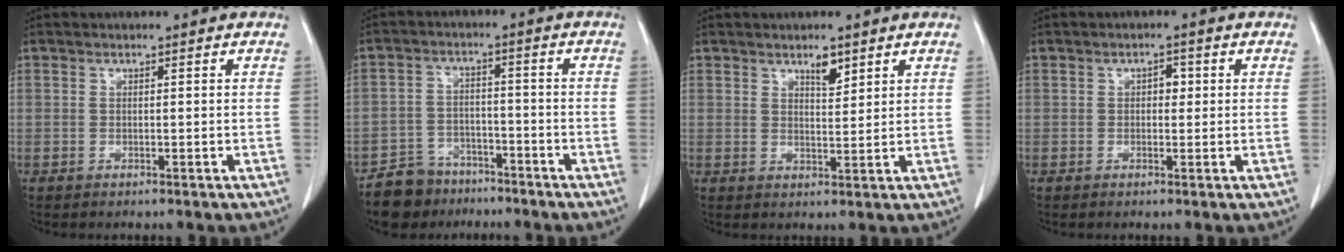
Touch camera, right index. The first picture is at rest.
{"total": 8.8, "force": [-6.9, 5.3, 0.8], "torque": [-0.018, 0.026, -0.120]}
{"total": 2.9, "force": [2.0, 0.9, 1.8], "torque": [-0.033, -0.005, 0.036]}
{"total": 1.7, "force": [0.3, 1.0, 1.3], "torque": [-0.017, 0.005, 0.002]}